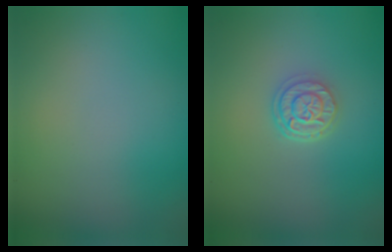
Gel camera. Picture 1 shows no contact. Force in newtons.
{"total": 3.0, "press": 2.4, "slide": 1.9}